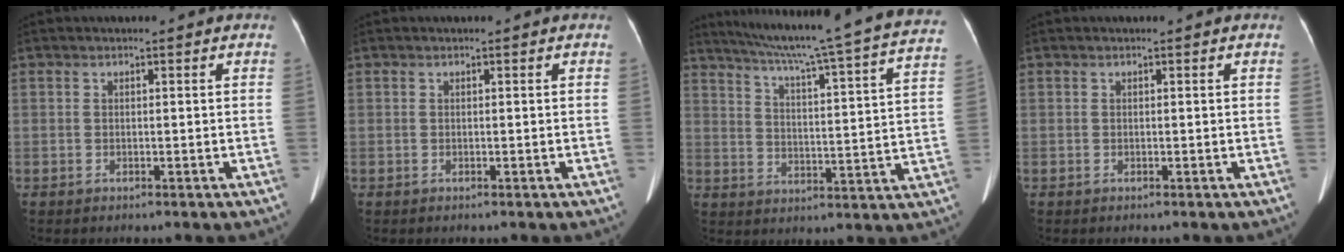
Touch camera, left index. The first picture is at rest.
{"total": 0.0}
{"total": 27.3, "force": [23.7, -0.2, 13.6], "torque": [-0.213, -0.051, 0.299]}
{"total": 0.0}